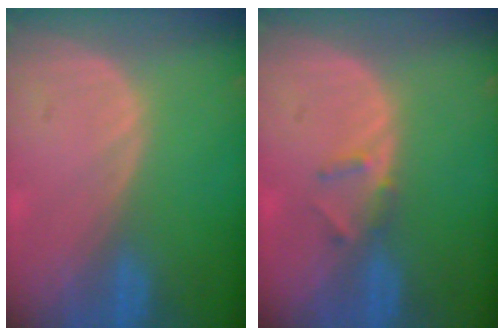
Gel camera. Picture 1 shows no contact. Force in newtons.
{"total": 1.9, "press": 1.7, "slide": 0.9}